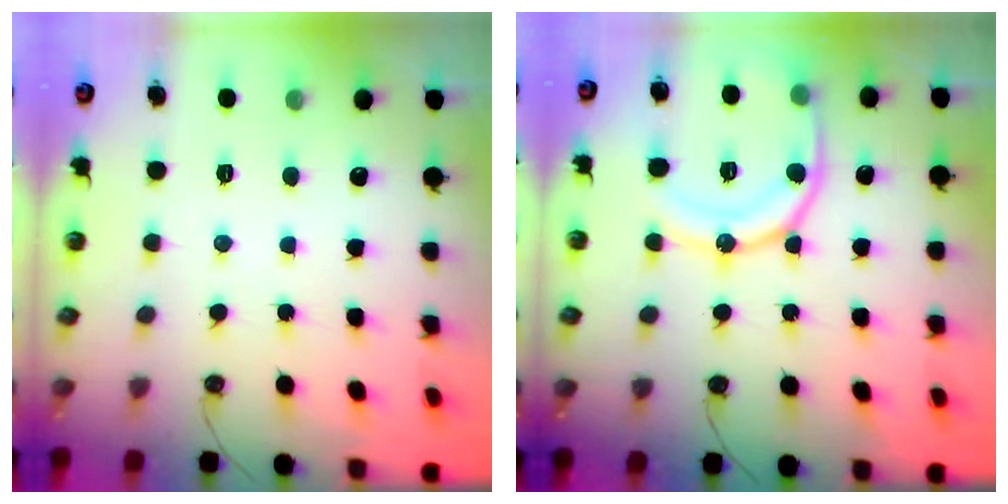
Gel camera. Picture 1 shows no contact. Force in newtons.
{"total": 17.2, "press": 17.1, "slide": 2.0}